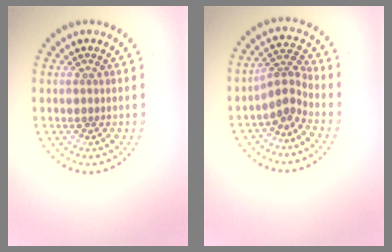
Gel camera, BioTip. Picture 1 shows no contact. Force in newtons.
{"total": 2.9, "press": 2.1, "slide": 2.0}